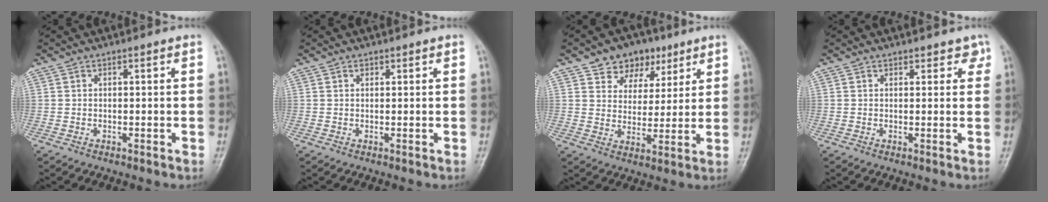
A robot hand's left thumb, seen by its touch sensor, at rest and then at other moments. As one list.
[{"total": 0.6, "force": [0.4, 0.4, 0.2], "torque": [0.000, -0.002, 0.005]}, {"total": 9.6, "force": [5.8, 6.9, 3.3], "torque": [-0.013, -0.021, 0.094]}, {"total": 2.1, "force": [1.5, 1.4, 0.5], "torque": [0.021, -0.005, 0.011]}]